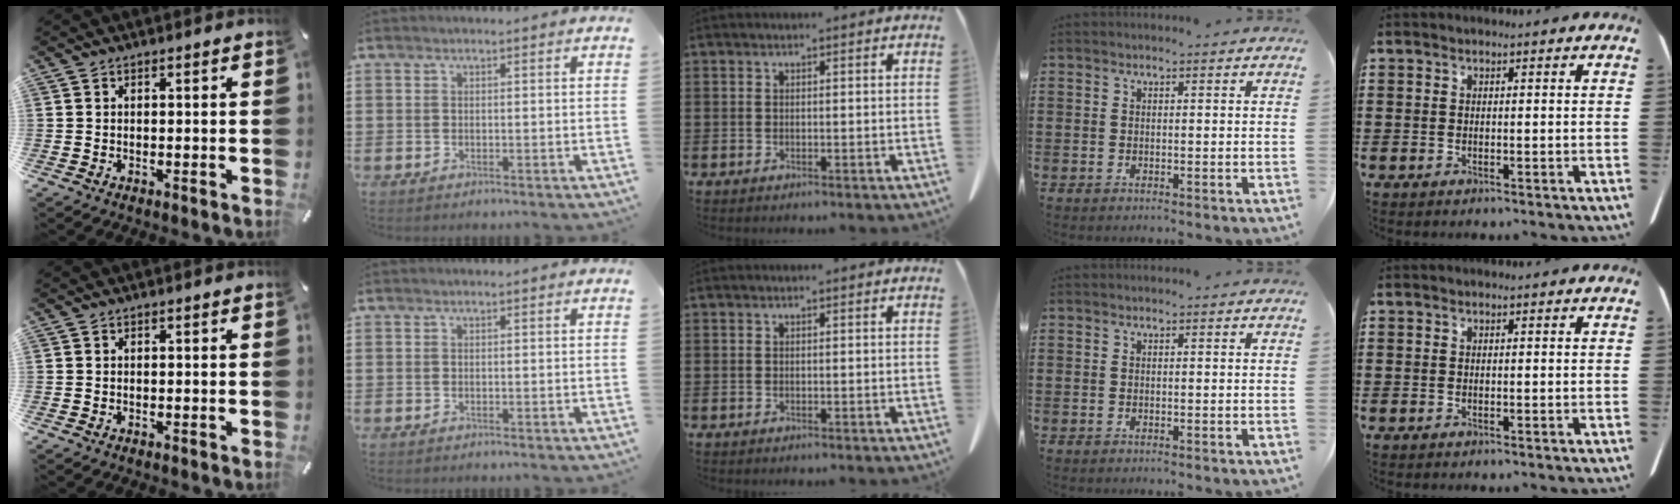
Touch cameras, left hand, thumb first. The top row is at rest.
{}